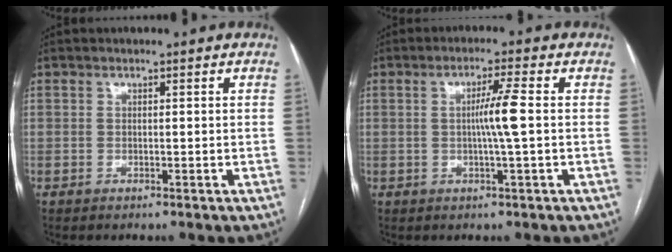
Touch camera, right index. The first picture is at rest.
{"total": 4.7, "force": [0.0, -0.8, 4.7], "torque": [-0.085, 0.000, 0.001]}